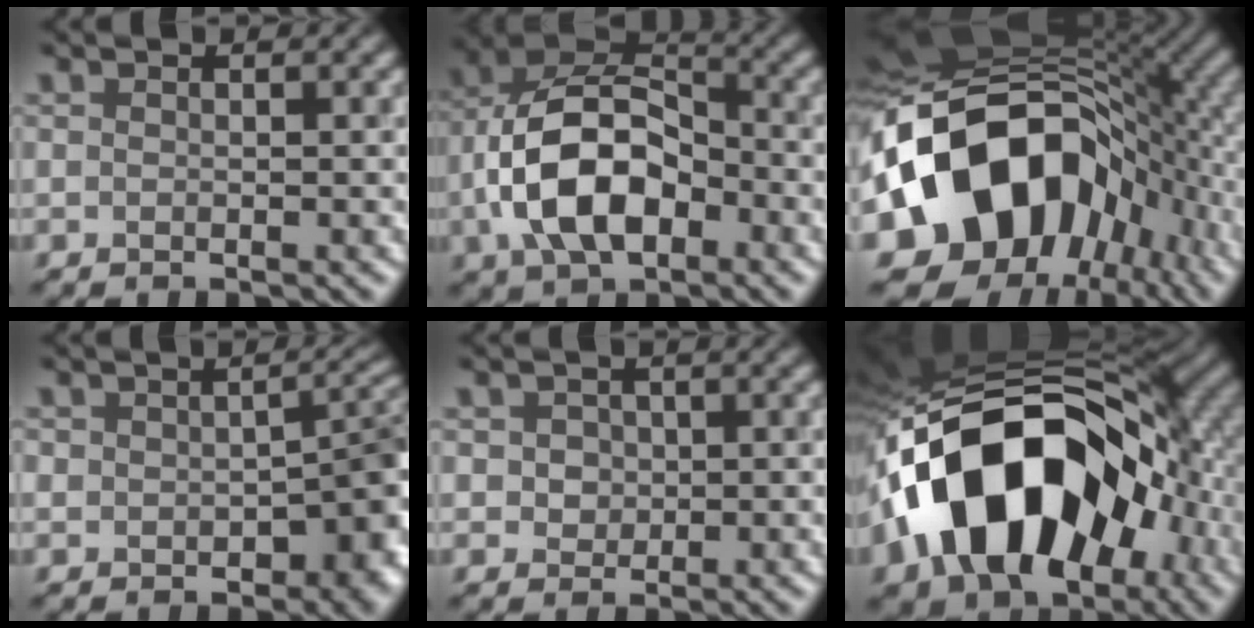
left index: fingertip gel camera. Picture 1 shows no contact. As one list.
[{"total": 10.5, "force": [-2.8, 6.1, 8.0], "torque": [-0.166, 0.012, -0.059]}, {"total": 18.4, "force": [-3.0, 13.4, 12.3], "torque": [-0.215, 0.005, -0.065]}, {"total": 8.2, "force": [-2.0, 5.2, 6.0], "torque": [-0.045, -0.014, -0.029]}, {"total": 2.2, "force": [0.2, 1.9, 1.1], "torque": [-0.008, 0.009, 0.001]}, {"total": 18.5, "force": [-4.9, 11.6, 13.5], "torque": [-0.233, 0.004, -0.090]}]